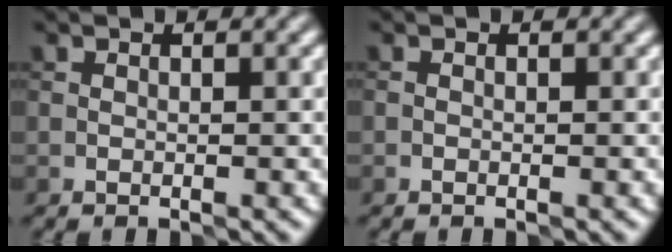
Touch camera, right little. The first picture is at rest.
{"total": 0.0}